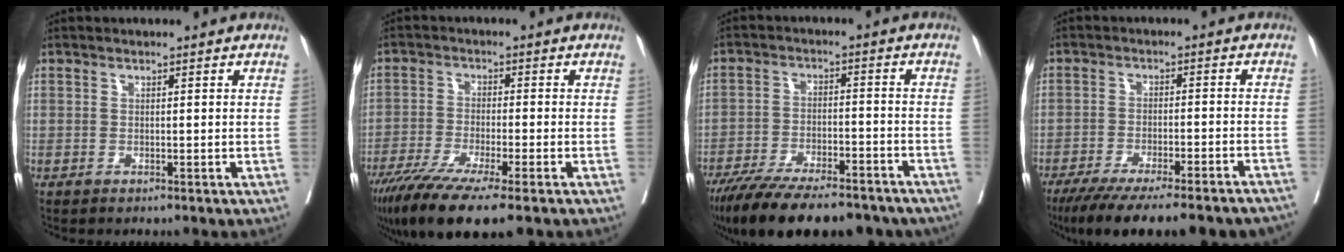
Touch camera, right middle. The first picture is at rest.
{"total": 12.1, "force": [-8.4, 1.0, 8.7], "torque": [-0.144, -0.030, -0.139]}
{"total": 20.4, "force": [-16.6, 5.5, 10.5], "torque": [-0.170, -0.017, -0.245]}
{"total": 20.0, "force": [-17.1, 2.2, 10.1], "torque": [-0.116, -0.034, -0.236]}